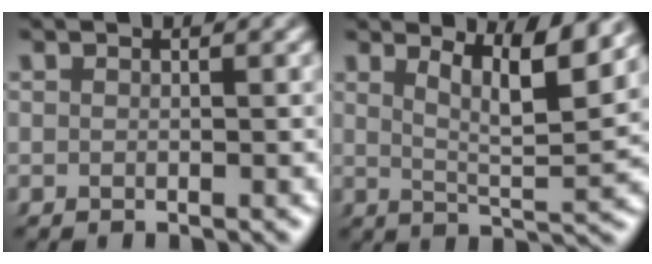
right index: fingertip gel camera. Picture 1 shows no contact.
{"total": 5.3, "force": [3.0, 0.9, 4.3], "torque": [-0.073, -0.007, 0.048]}